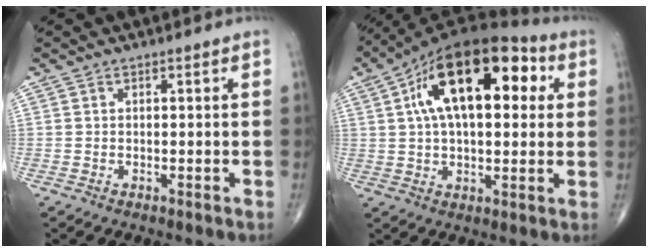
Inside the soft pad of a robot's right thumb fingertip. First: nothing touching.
{"total": 21.3, "force": [6.0, 10.6, 17.5], "torque": [-0.270, 0.029, 0.087]}